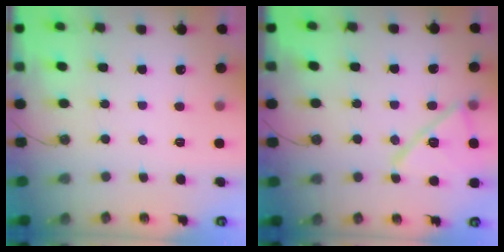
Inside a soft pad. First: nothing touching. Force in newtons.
{"total": 14.7, "press": 14.6, "slide": 1.2}